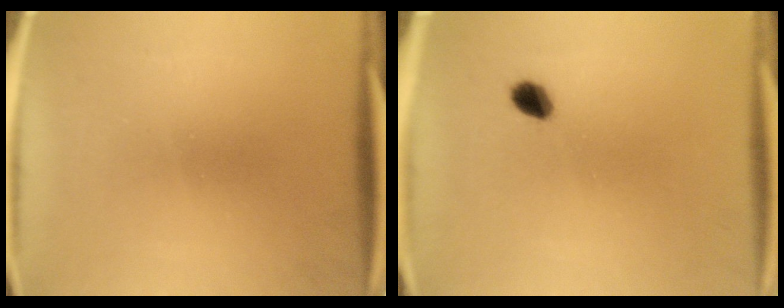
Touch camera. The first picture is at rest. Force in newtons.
{"total": 2.9}